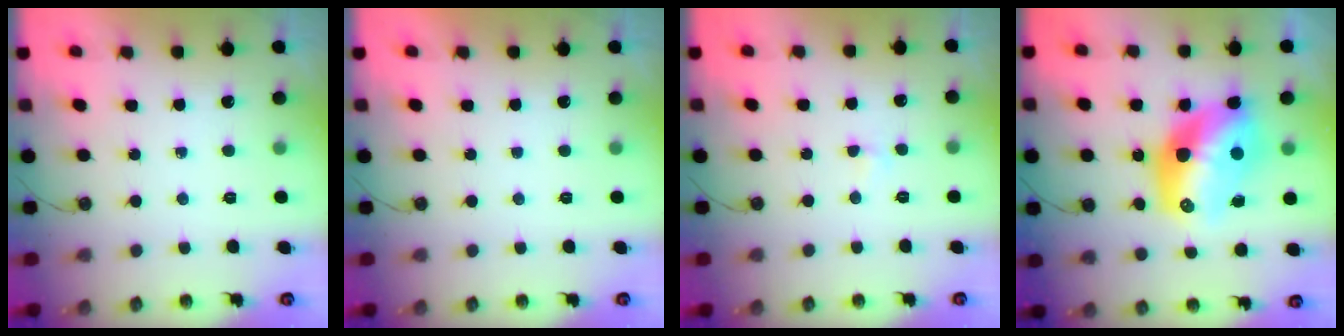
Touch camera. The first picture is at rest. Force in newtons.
{"total": 0.0}
{"total": 2.8, "press": 2.8, "slide": 0.5}
{"total": 17.3, "press": 16.9, "slide": 3.6}